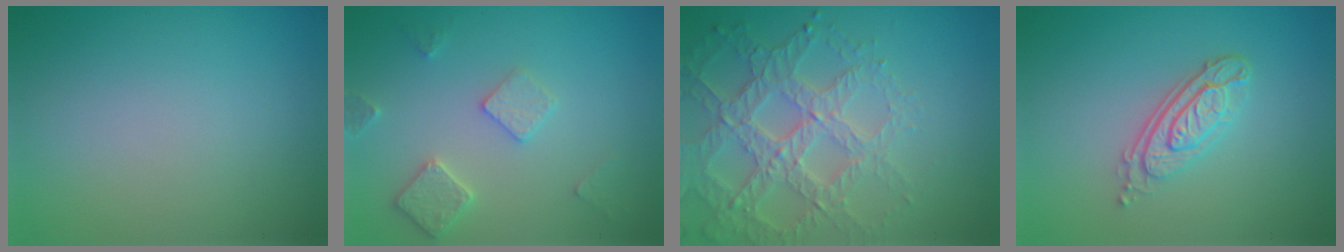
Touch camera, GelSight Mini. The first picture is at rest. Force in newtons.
{"total": 2.9, "press": 2.9, "slide": 0.4}
{"total": 5.5, "press": 4.5, "slide": 3.2}
{"total": 3.4, "press": 2.7, "slide": 1.9}